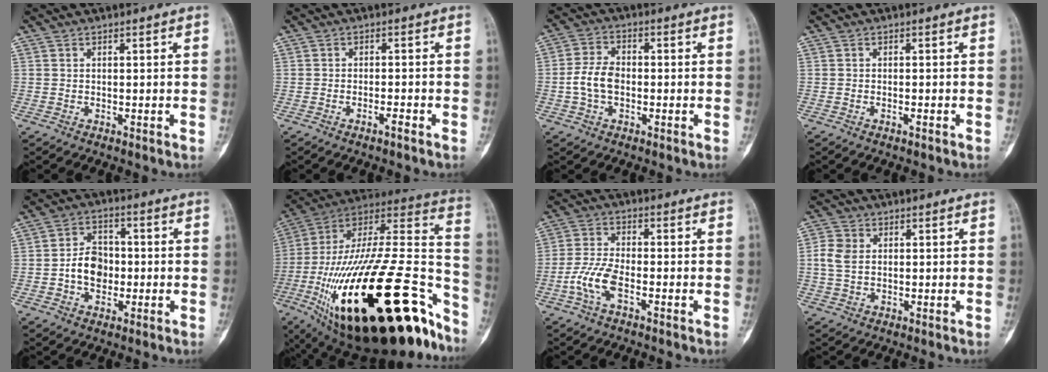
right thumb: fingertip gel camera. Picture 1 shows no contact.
{"total": 1.7, "force": [-1.2, 0.2, 1.2], "torque": [-0.022, 0.007, -0.022]}
{"total": 6.5, "force": [-1.1, 4.2, 4.8], "torque": [-0.087, 0.017, -0.025]}
{"total": 0.8, "force": [-0.5, 0.1, 0.6], "torque": [-0.012, 0.007, -0.008]}
{"total": 7.5, "force": [-1.1, 5.7, 4.8], "torque": [-0.058, 0.020, -0.026]}
{"total": 48.2, "force": [-22.2, 18.1, 38.8], "torque": [-0.614, 0.043, -0.352]}
{"total": 6.4, "force": [-2.7, 2.4, 5.3], "torque": [-0.124, 0.016, -0.056]}
{"total": 4.6, "force": [0.5, 3.4, 3.1], "torque": [-0.064, 0.005, 0.008]}